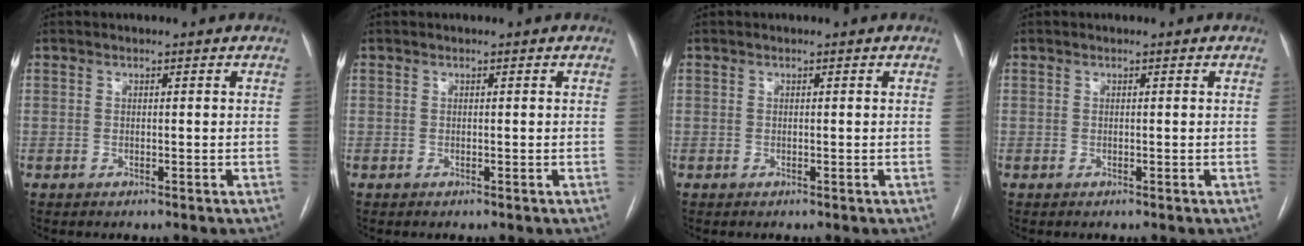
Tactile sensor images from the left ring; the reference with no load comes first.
{"total": 0.0}
{"total": 0.0}
{"total": 0.0}